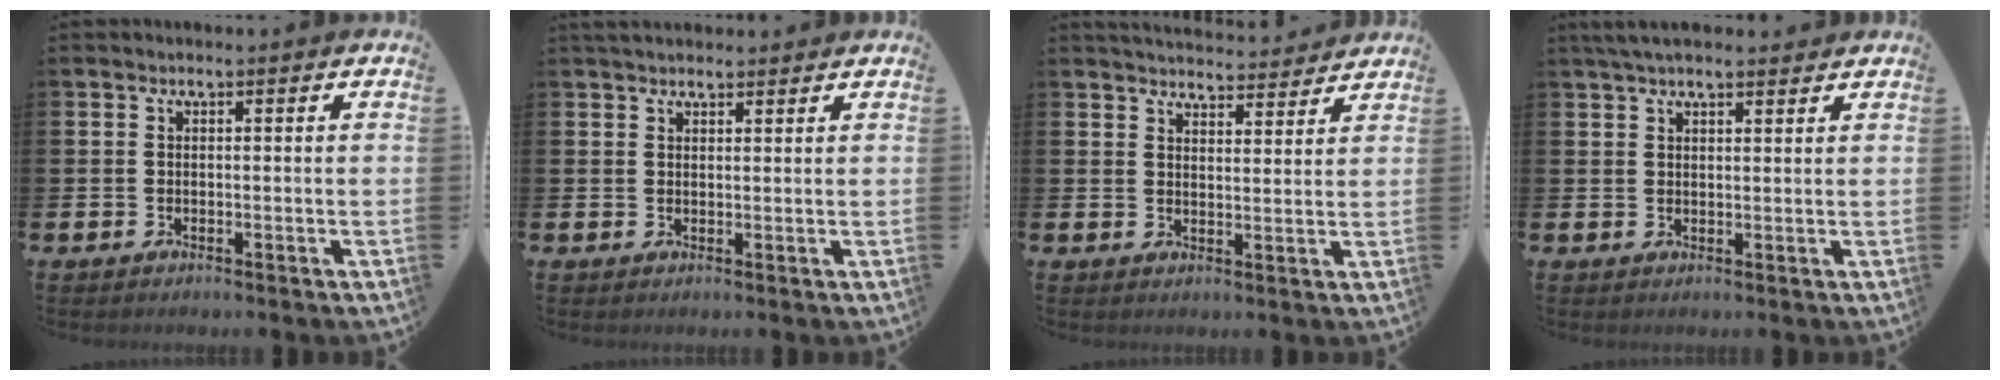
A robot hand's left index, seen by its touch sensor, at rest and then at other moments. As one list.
[{"total": 2.1, "force": [2.0, 0.6, 0.4], "torque": [0.001, -0.004, 0.034]}, {"total": 4.4, "force": [4.4, 0.5, 0.1], "torque": [0.001, -0.031, 0.076]}, {"total": 3.4, "force": [3.1, 0.8, 1.4], "torque": [-0.030, -0.002, 0.055]}]